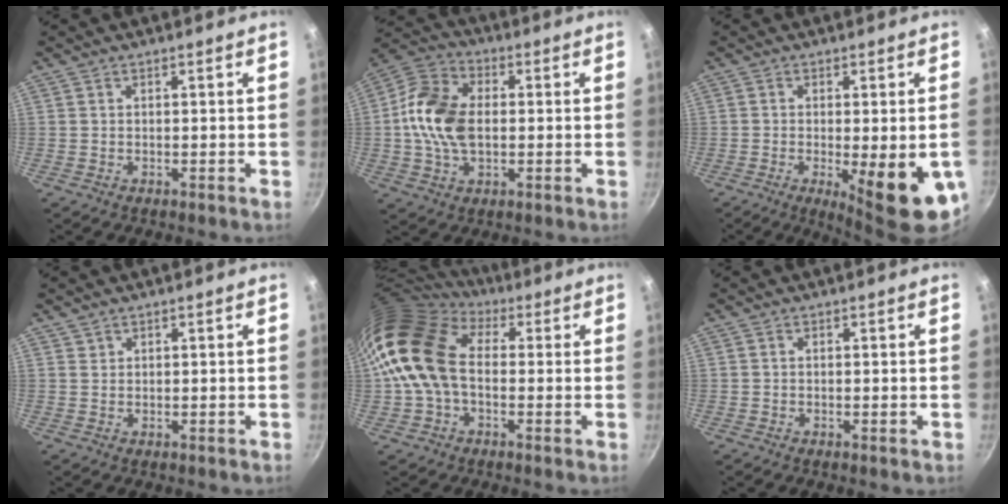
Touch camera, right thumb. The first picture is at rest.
{"total": 13.7, "force": [0.0, 9.1, 10.3], "torque": [-0.178, 0.020, -0.017]}
{"total": 14.1, "force": [-4.2, 3.8, 12.9], "torque": [-0.154, -0.011, -0.047]}
{"total": 0.8, "force": [0.6, 0.5, 0.0], "torque": [0.007, 0.002, 0.012]}
{"total": 14.8, "force": [0.8, 10.4, 10.5], "torque": [-0.178, 0.028, -0.004]}
{"total": 0.5, "force": [-0.1, 0.1, 0.5], "torque": [-0.008, 0.000, -0.004]}